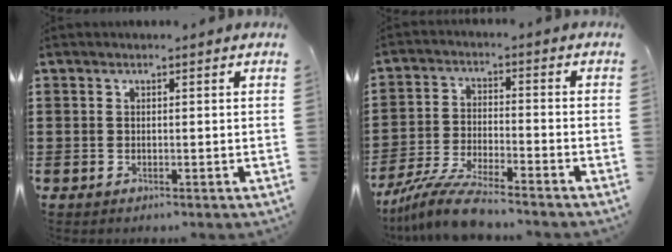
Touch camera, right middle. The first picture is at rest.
{"total": 8.2, "force": [-7.3, 0.3, 3.7], "torque": [-0.083, -0.005, -0.142]}